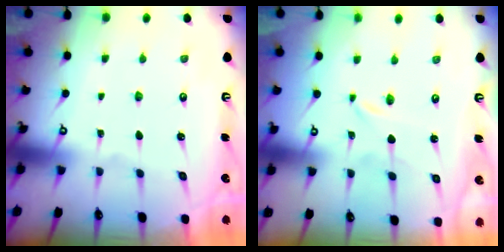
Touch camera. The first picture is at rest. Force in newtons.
{"total": 0.0}